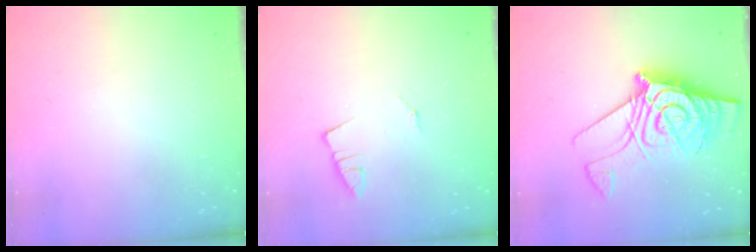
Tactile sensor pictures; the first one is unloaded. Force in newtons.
{"total": 1.0, "press": 1.0, "slide": 0.1}
{"total": 16.6, "press": 16.5, "slide": 1.8}